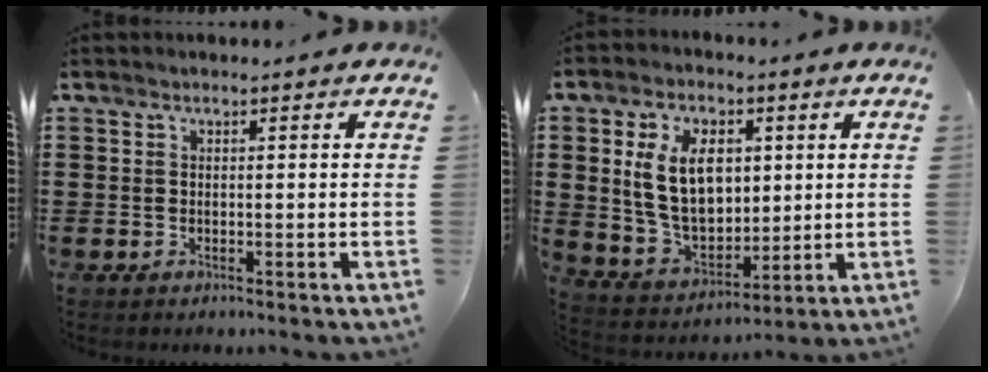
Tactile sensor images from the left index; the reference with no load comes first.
{"total": 11.5, "force": [2.8, 7.5, 8.3], "torque": [-0.176, 0.011, 0.052]}